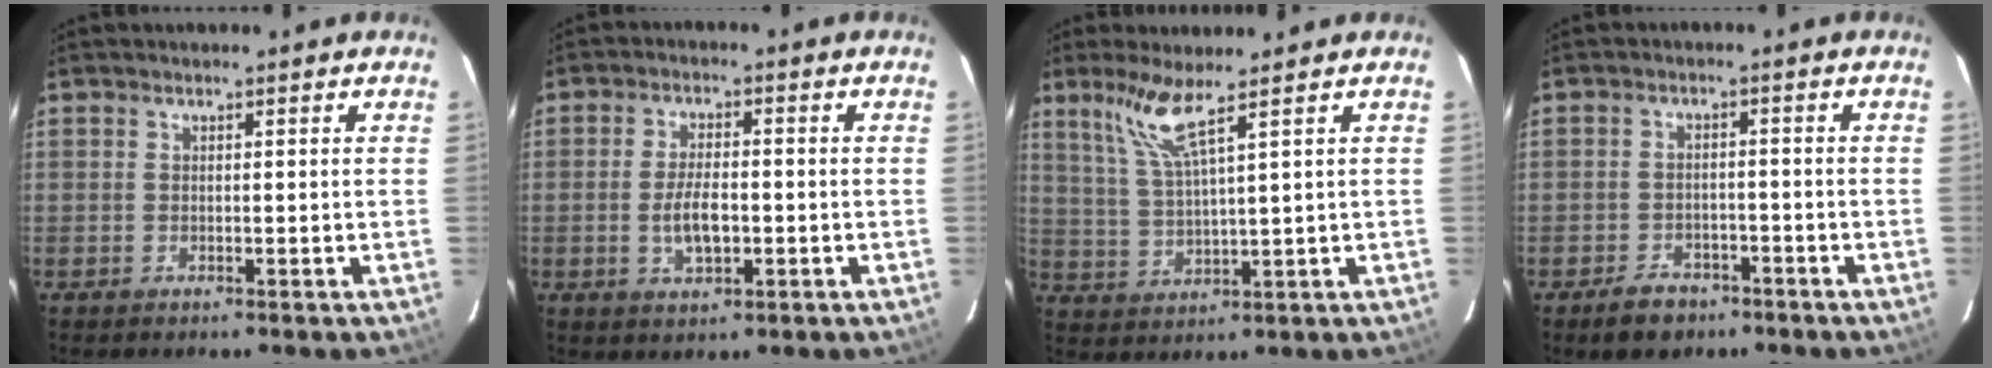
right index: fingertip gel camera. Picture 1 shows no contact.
{"total": 5.9, "force": [-1.3, 2.5, 5.1], "torque": [-0.103, -0.001, -0.019]}
{"total": 6.6, "force": [4.5, -0.6, 4.8], "torque": [-0.098, 0.001, 0.100]}
{"total": 5.8, "force": [-4.1, 3.5, 2.1], "torque": [-0.054, 0.009, -0.055]}